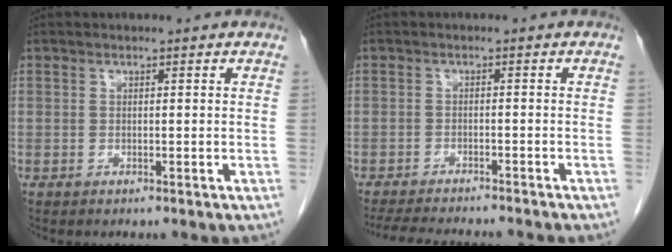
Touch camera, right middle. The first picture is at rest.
{"total": 12.2, "force": [-11.0, 1.5, 5.1], "torque": [-0.075, -0.016, -0.150]}